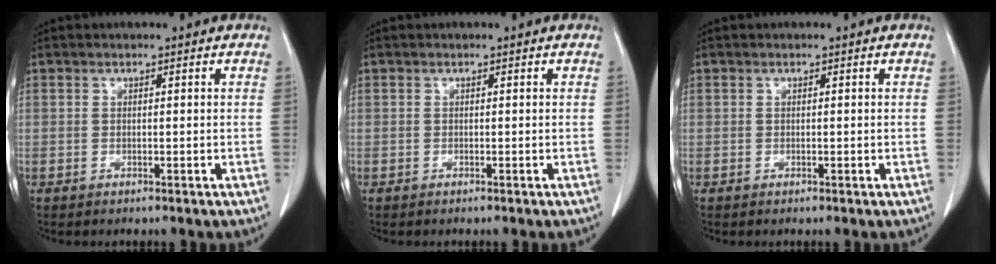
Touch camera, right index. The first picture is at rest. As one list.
[{"total": 0.0}, {"total": 0.0}]